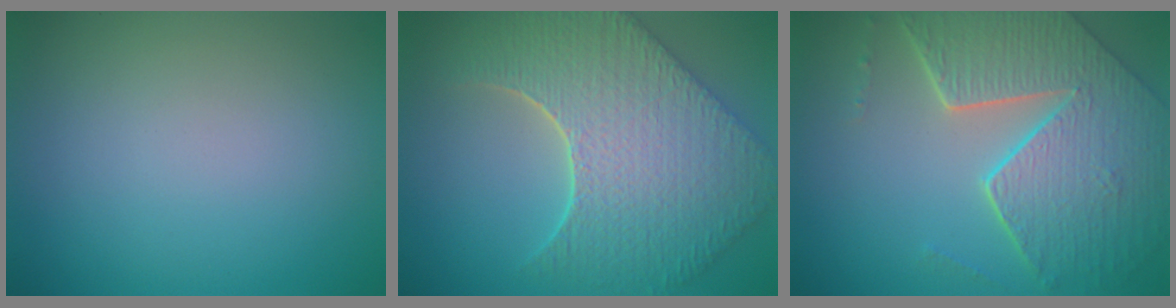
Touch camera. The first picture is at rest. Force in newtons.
{"total": 9.7, "press": 7.1, "slide": 6.6}
{"total": 8.2, "press": 5.8, "slide": 5.8}